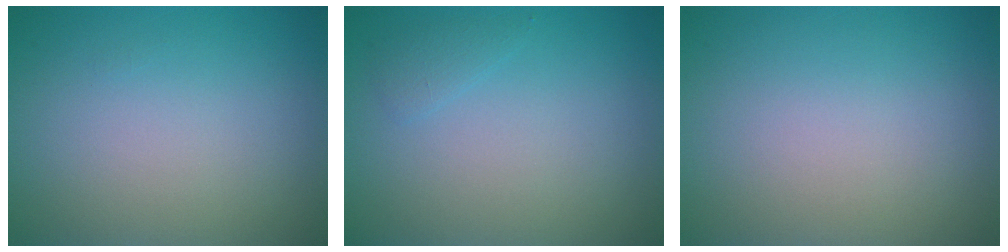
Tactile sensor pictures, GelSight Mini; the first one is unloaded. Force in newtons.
{"total": 0.9, "press": 0.9, "slide": 0.1}
{"total": 0.0}